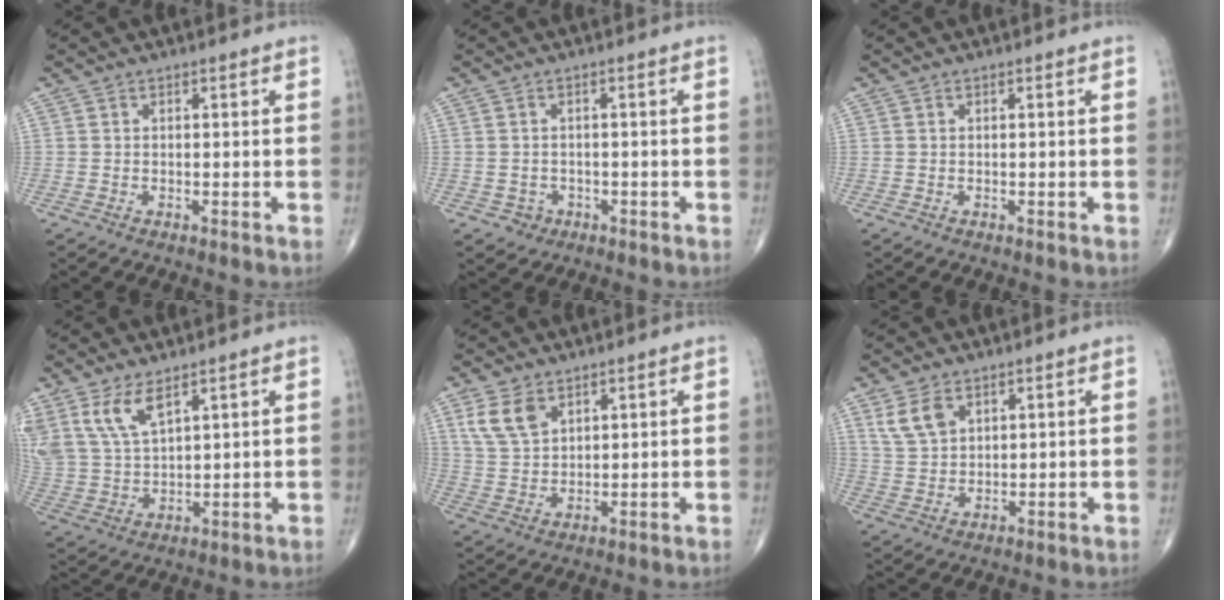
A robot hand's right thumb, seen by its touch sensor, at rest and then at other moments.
{"total": 2.3, "force": [-1.0, 2.0, 0.4], "torque": [0.007, 0.009, -0.012]}
{"total": 0.0}
{"total": 9.6, "force": [5.9, 4.1, 6.4], "torque": [-0.129, -0.020, 0.135]}
{"total": 7.0, "force": [3.8, 4.2, 4.0], "torque": [-0.071, -0.012, 0.083]}
{"total": 5.7, "force": [3.1, 3.5, 3.3], "torque": [-0.058, -0.009, 0.068]}